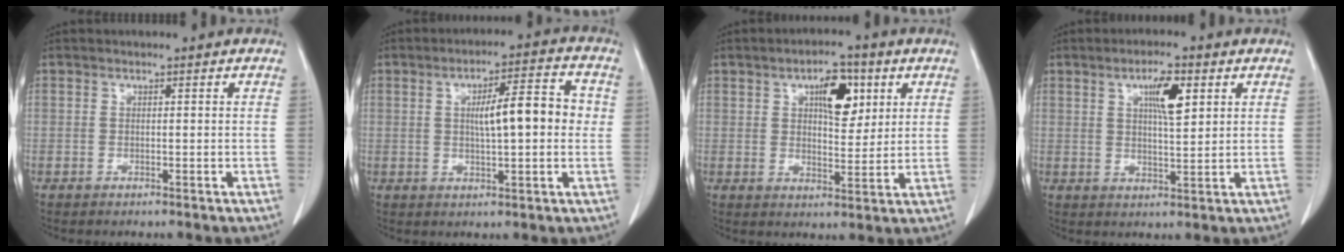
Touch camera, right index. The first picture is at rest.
{"total": 9.1, "force": [0.8, 1.8, 8.8], "torque": [-0.137, 0.023, 0.012]}
{"total": 7.7, "force": [3.1, 3.3, 6.2], "torque": [-0.095, 0.008, 0.050]}
{"total": 6.1, "force": [2.5, 1.3, 5.4], "torque": [-0.092, 0.001, 0.041]}